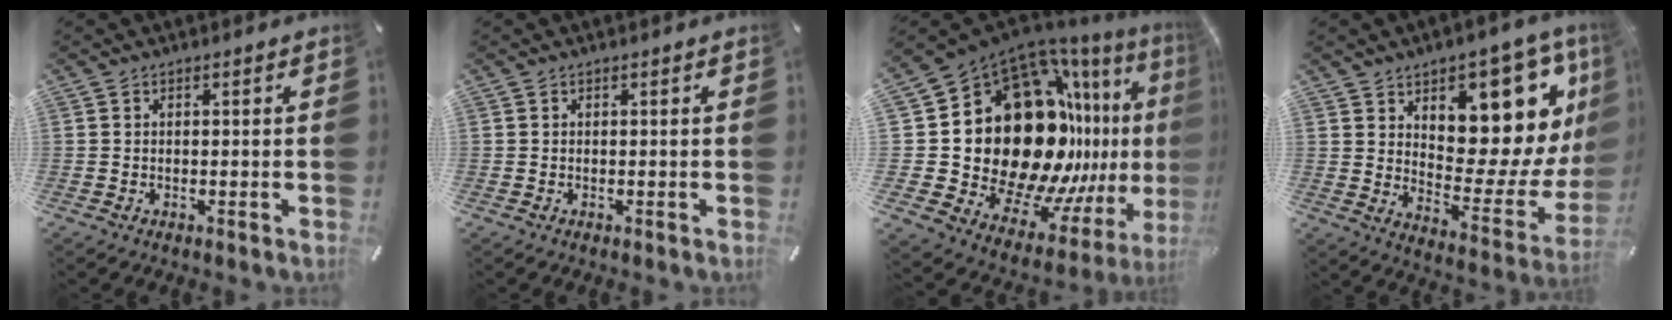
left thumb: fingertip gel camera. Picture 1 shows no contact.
{"total": 0.0}
{"total": 32.7, "force": [5.0, 21.6, 24.0], "torque": [-0.402, -0.121, 0.142]}
{"total": 14.5, "force": [7.3, 8.7, 8.9], "torque": [-0.092, -0.090, 0.122]}